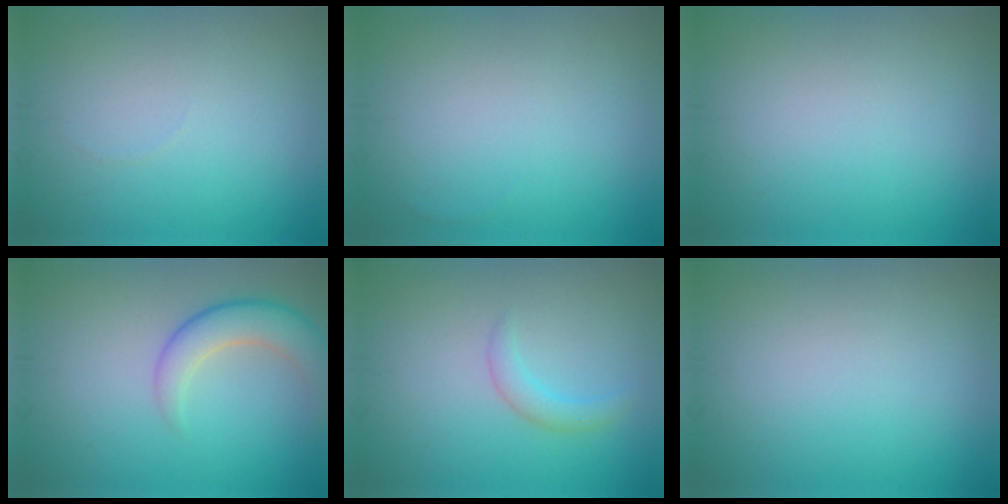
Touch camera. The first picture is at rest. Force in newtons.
{"total": 0.0}
{"total": 0.0}
{"total": 4.3, "press": 4.3, "slide": 0.3}
{"total": 1.6, "press": 1.6, "slide": 0.0}
{"total": 0.0}